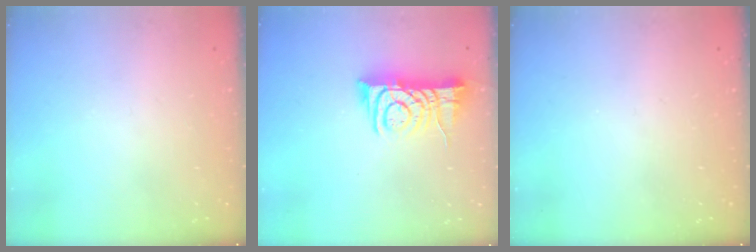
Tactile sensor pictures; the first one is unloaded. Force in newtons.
{"total": 9.4, "press": 9.4, "slide": 1.2}
{"total": 0.0}